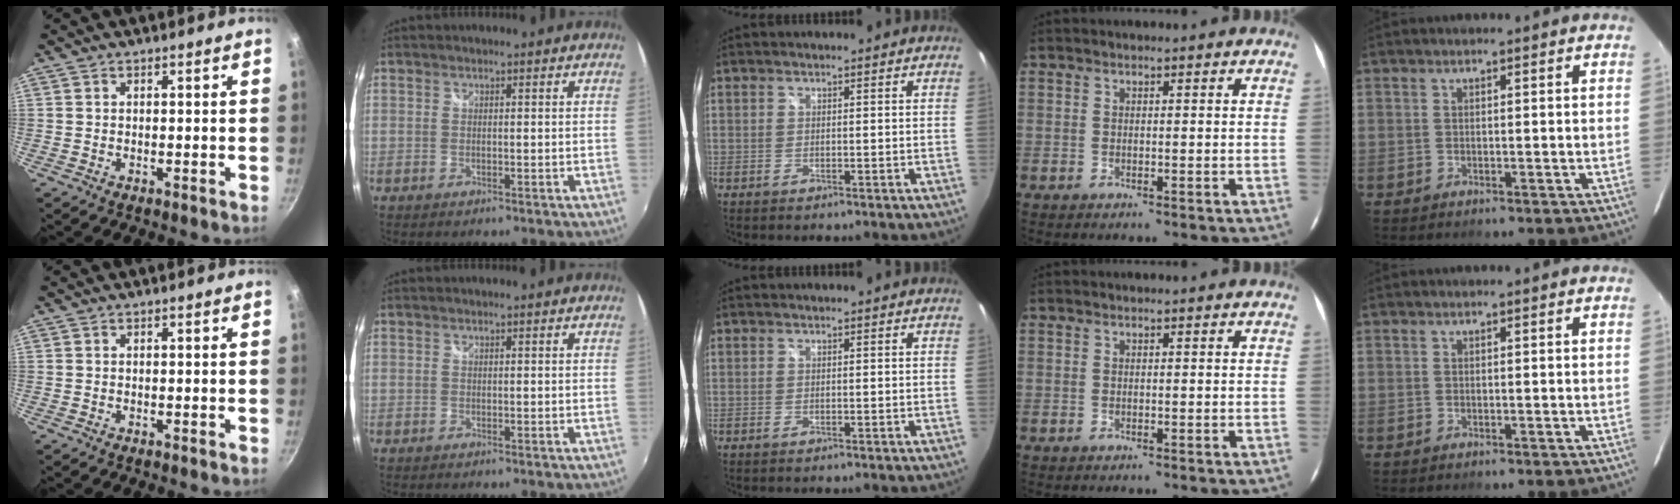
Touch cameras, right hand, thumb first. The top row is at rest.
{}